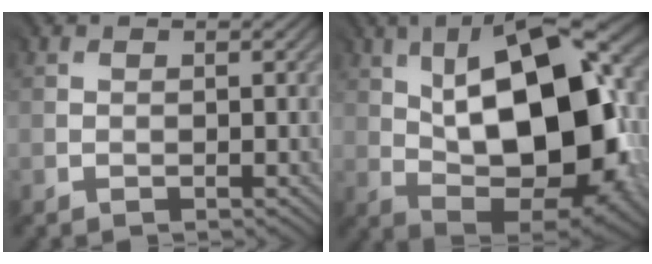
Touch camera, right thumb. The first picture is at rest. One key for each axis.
{"total": 16.9, "fx": 2.1, "fy": 8.2, "fz": 14.6, "tx": -0.227, "ty": 0.009, "tz": 0.031}